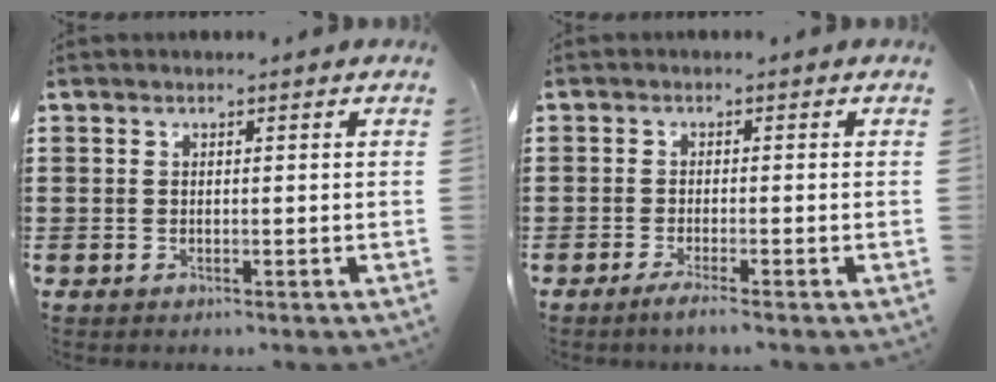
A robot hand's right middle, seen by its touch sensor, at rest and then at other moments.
{"total": 2.1, "force": [-1.4, -0.2, 1.5], "torque": [-0.032, -0.005, -0.029]}